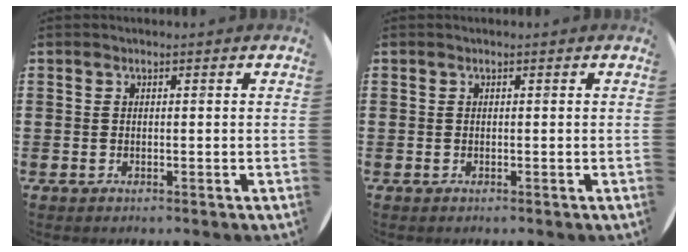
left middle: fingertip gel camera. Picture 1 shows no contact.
{"total": 0.0}